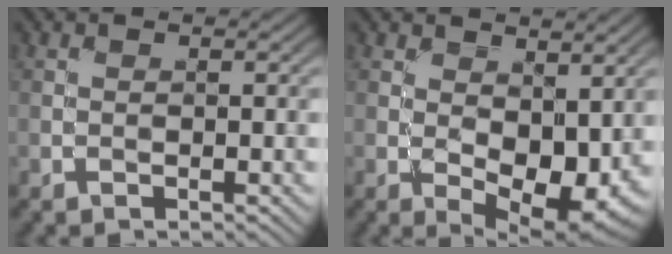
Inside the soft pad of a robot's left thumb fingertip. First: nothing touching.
{"total": 8.3, "force": [0.0, 4.7, 6.8], "torque": [-0.111, -0.016, 0.006]}